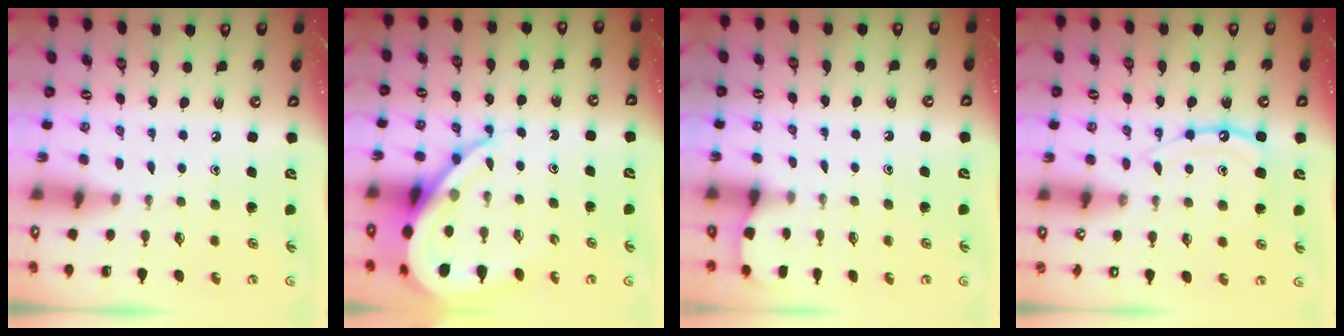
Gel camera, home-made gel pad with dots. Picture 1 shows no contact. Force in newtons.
{"total": 12.9, "press": 12.8, "slide": 1.5}
{"total": 1.3, "press": 1.3, "slide": 0.1}
{"total": 11.4, "press": 11.3, "slide": 1.1}